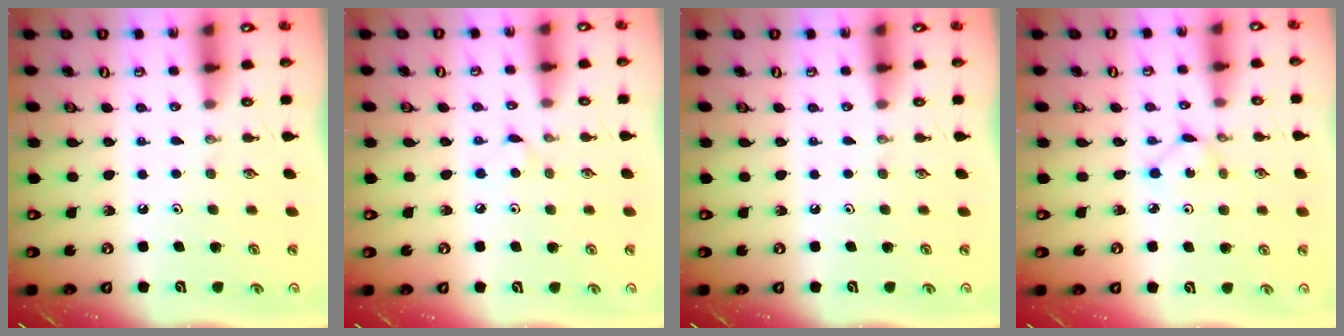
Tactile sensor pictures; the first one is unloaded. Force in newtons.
{"total": 3.6, "press": 3.6, "slide": 0.5}
{"total": 0.0}
{"total": 2.0, "press": 2.0, "slide": 0.3}